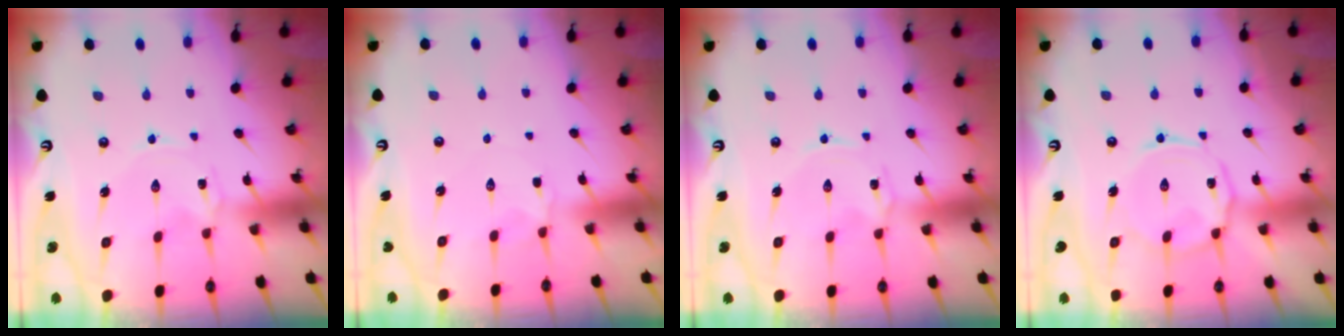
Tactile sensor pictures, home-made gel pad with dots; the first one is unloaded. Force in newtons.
{"total": 1.9, "press": 1.8, "slide": 0.7}
{"total": 0.7, "press": 0.7, "slide": 0.1}
{"total": 8.1, "press": 8.1, "slide": 0.8}